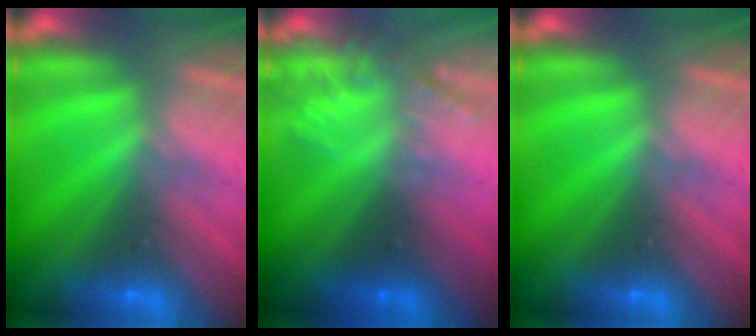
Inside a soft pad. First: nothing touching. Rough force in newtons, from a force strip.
{"total": 1.9}
{"total": 0.0}